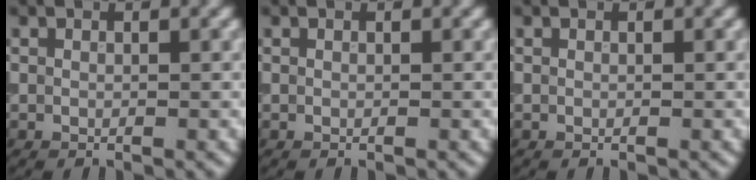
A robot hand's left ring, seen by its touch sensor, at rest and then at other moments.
{"total": 0.0}
{"total": 0.0}